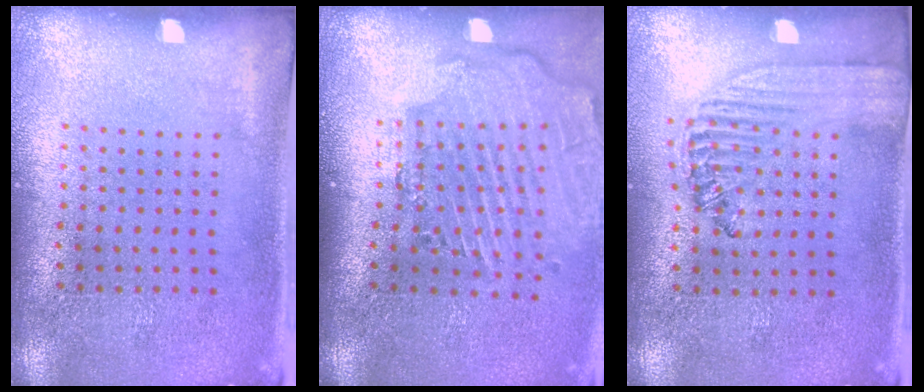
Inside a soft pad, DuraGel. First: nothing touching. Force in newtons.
{"total": 2.8, "press": 2.3, "slide": 1.6}
{"total": 1.4, "press": 1.4, "slide": 0.5}